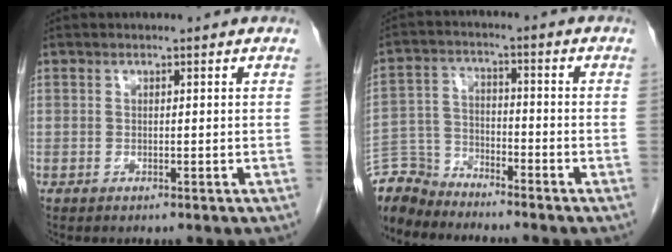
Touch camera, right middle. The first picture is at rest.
{"total": 7.4, "force": [-7.3, 1.5, -0.2], "torque": [0.000, 0.003, -0.144]}